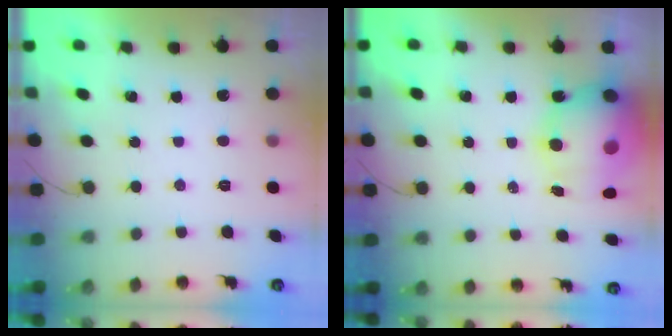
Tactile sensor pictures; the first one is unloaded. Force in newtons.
{"total": 13.7, "press": 13.3, "slide": 3.3}